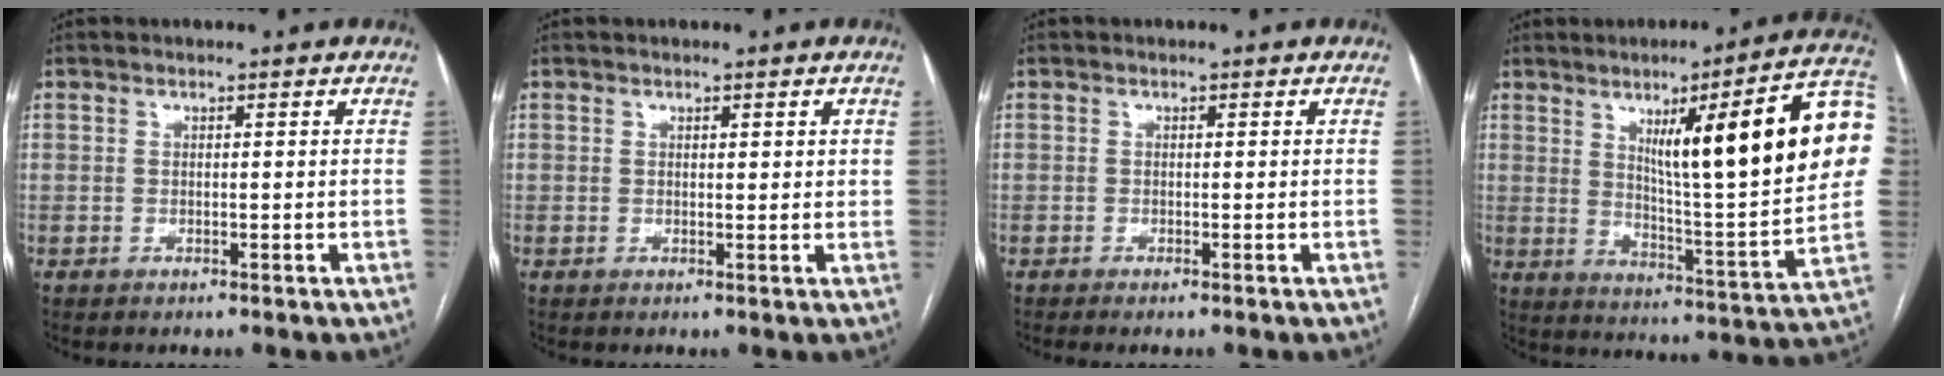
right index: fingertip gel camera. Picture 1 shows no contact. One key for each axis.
{"total": 1.6, "fx": 0.7, "fy": 0.6, "fz": 1.4, "tx": -0.018, "ty": 0.001, "tz": 0.007}
{"total": 0.8, "fx": -0.5, "fy": -0.1, "fz": 0.6, "tx": -0.010, "ty": -0.001, "tz": -0.010}
{"total": 24.2, "fx": 6.7, "fy": 2.0, "fz": 23.2, "tx": -0.272, "ty": 0.020, "tz": 0.093}